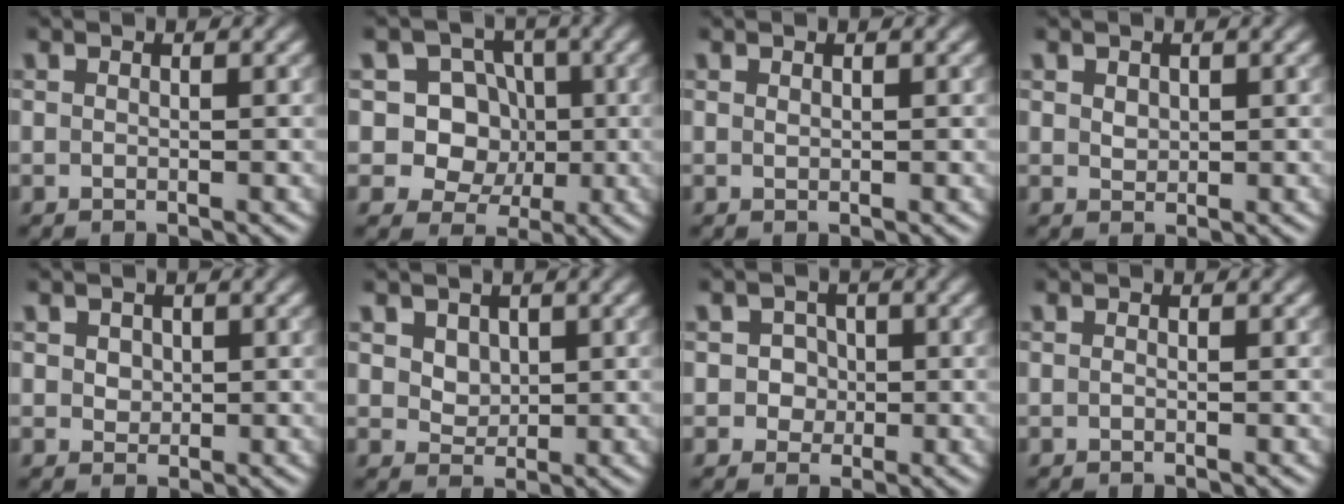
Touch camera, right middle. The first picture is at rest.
{"total": 8.0, "force": [1.1, 7.3, 3.1], "torque": [-0.049, 0.029, 0.006]}
{"total": 0.0}
{"total": 1.0, "force": [0.4, 0.8, 0.4], "torque": [-0.008, -0.001, 0.011]}
{"total": 1.4, "force": [0.5, 1.2, 0.6], "torque": [-0.009, 0.005, 0.006]}
{"total": 2.6, "force": [1.2, 1.9, 1.2], "torque": [-0.034, -0.002, 0.034]}
{"total": 2.4, "force": [0.3, 2.2, 0.8], "torque": [0.011, 0.010, -0.001]}
{"total": 0.0}